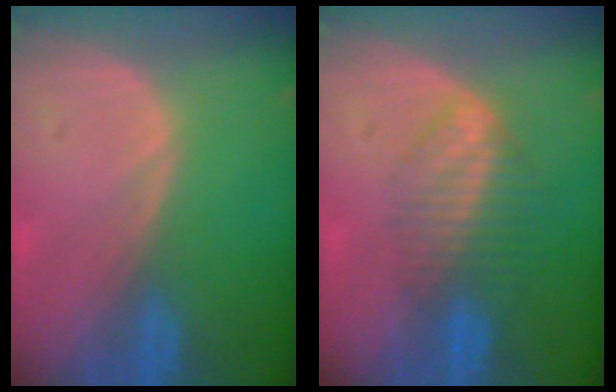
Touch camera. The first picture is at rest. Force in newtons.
{"total": 6.7, "press": 5.7, "slide": 3.5}